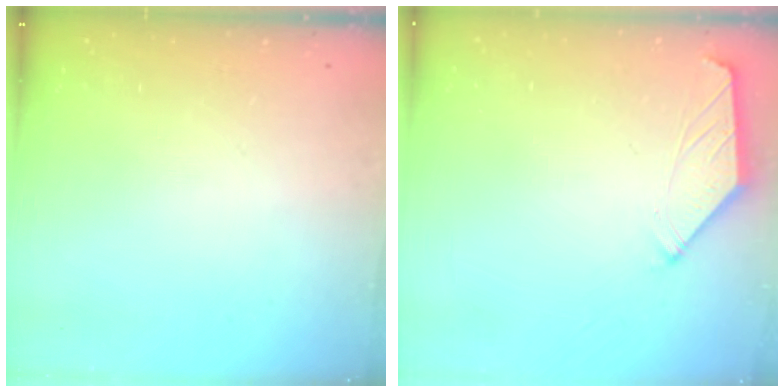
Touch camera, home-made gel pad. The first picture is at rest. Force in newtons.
{"total": 1.4, "press": 1.4, "slide": 0.4}